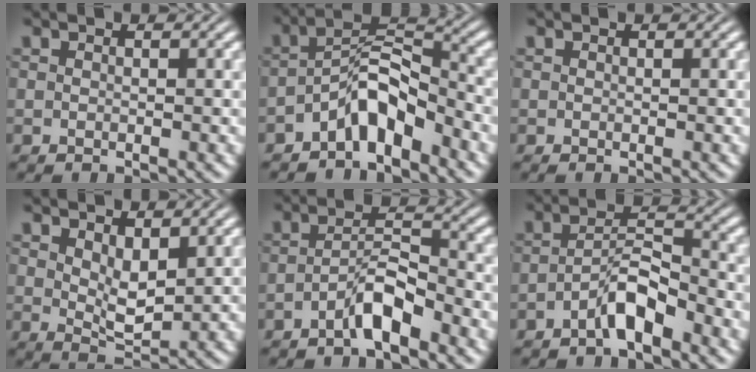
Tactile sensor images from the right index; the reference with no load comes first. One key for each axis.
{"total": 5.0, "fx": -2.6, "fy": 2.0, "fz": 3.8, "tx": -0.050, "ty": -0.013, "tz": -0.038}
{"total": 0.0}
{"total": 2.5, "fx": 1.5, "fy": 0.0, "fz": 1.9, "tx": -0.018, "ty": -0.021, "tz": 0.038}
{"total": 3.3, "fx": -2.5, "fy": 0.1, "fz": 2.2, "tx": -0.019, "ty": -0.006, "tz": -0.039}
{"total": 3.5, "fx": -2.5, "fy": 0.4, "fz": 2.3, "tx": -0.018, "ty": -0.005, "tz": -0.040}